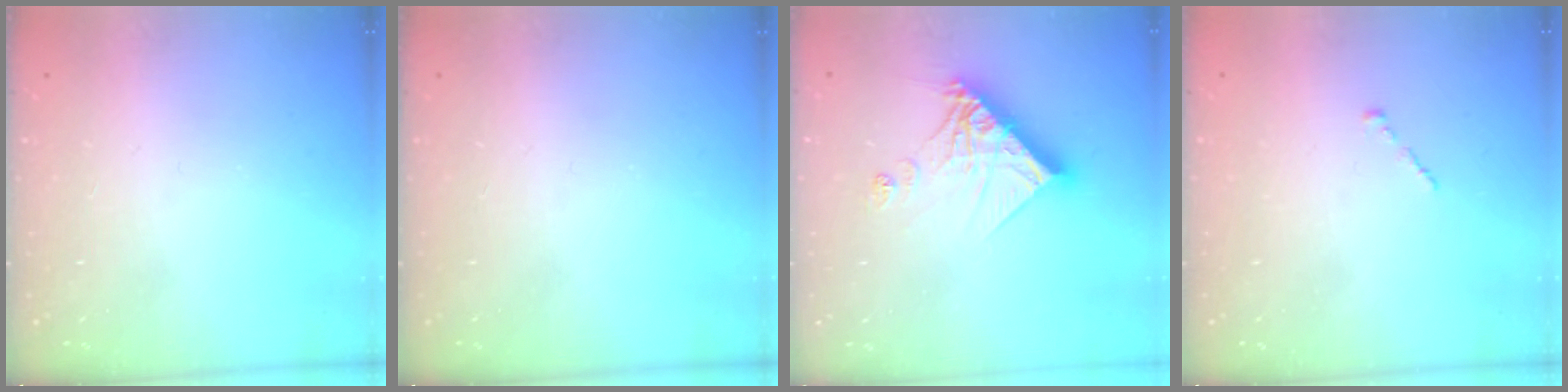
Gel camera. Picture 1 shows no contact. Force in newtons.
{"total": 0.0}
{"total": 12.7, "press": 12.7, "slide": 1.2}
{"total": 0.0}